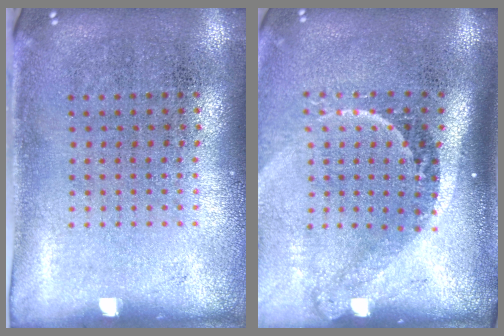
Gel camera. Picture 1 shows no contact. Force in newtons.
{"total": 2.2, "press": 1.5, "slide": 1.6}